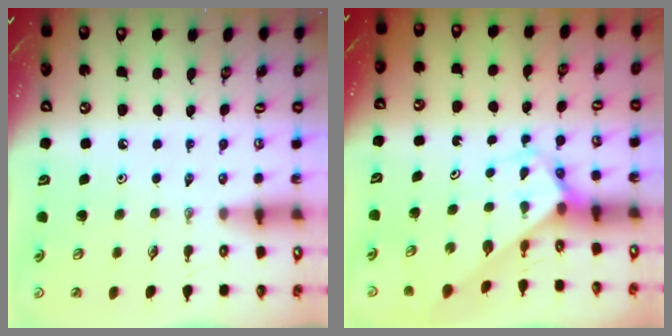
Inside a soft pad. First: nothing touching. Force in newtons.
{"total": 2.7, "press": 2.7, "slide": 0.1}